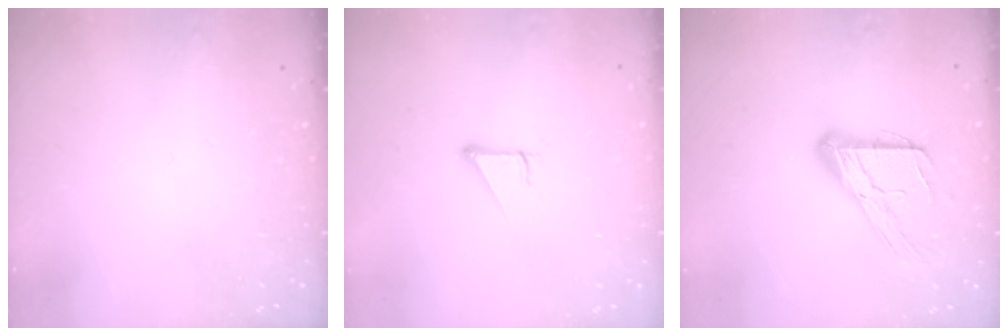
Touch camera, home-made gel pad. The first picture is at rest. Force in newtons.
{"total": 2.9, "press": 2.9, "slide": 0.1}
{"total": 15.7, "press": 15.7, "slide": 1.5}